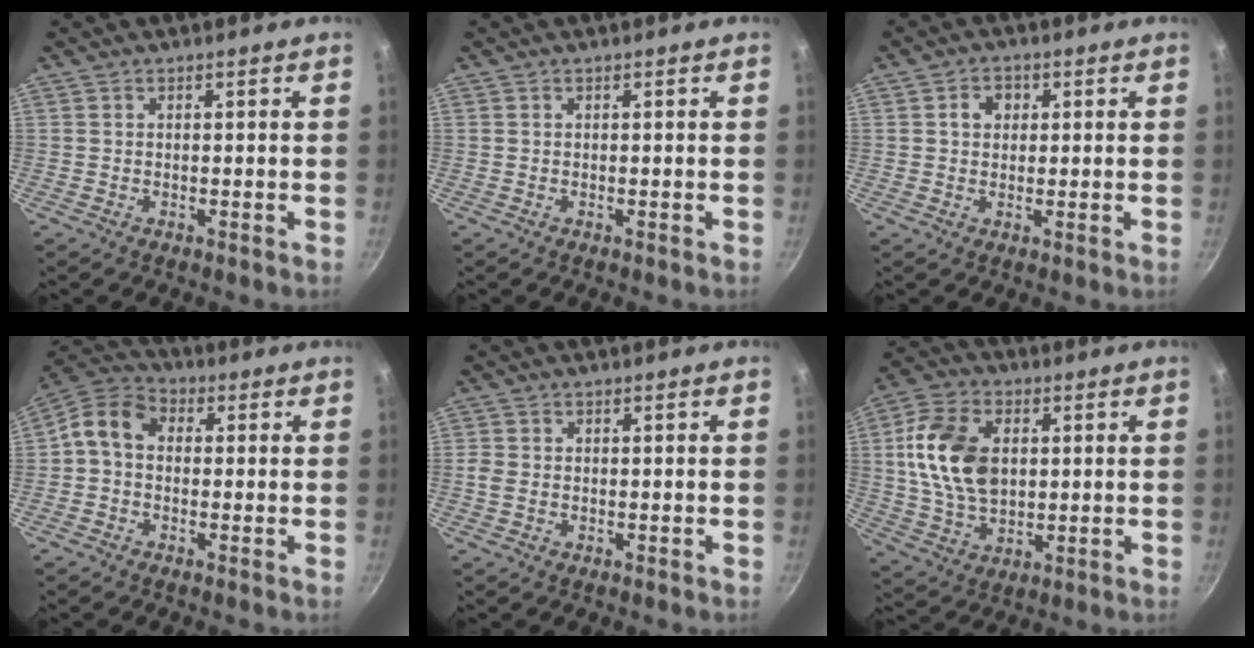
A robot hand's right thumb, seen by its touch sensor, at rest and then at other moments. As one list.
[{"total": 0.0}, {"total": 3.4, "force": [0.8, 2.9, 1.7], "torque": [-0.006, 0.006, 0.010]}, {"total": 7.6, "force": [0.0, 5.9, 4.8], "torque": [-0.083, 0.029, -0.023]}, {"total": 2.0, "force": [-0.3, 1.6, 1.2], "torque": [-0.024, 0.004, -0.008]}, {"total": 15.6, "force": [2.2, 10.5, 11.3], "torque": [-0.196, 0.000, 0.039]}]